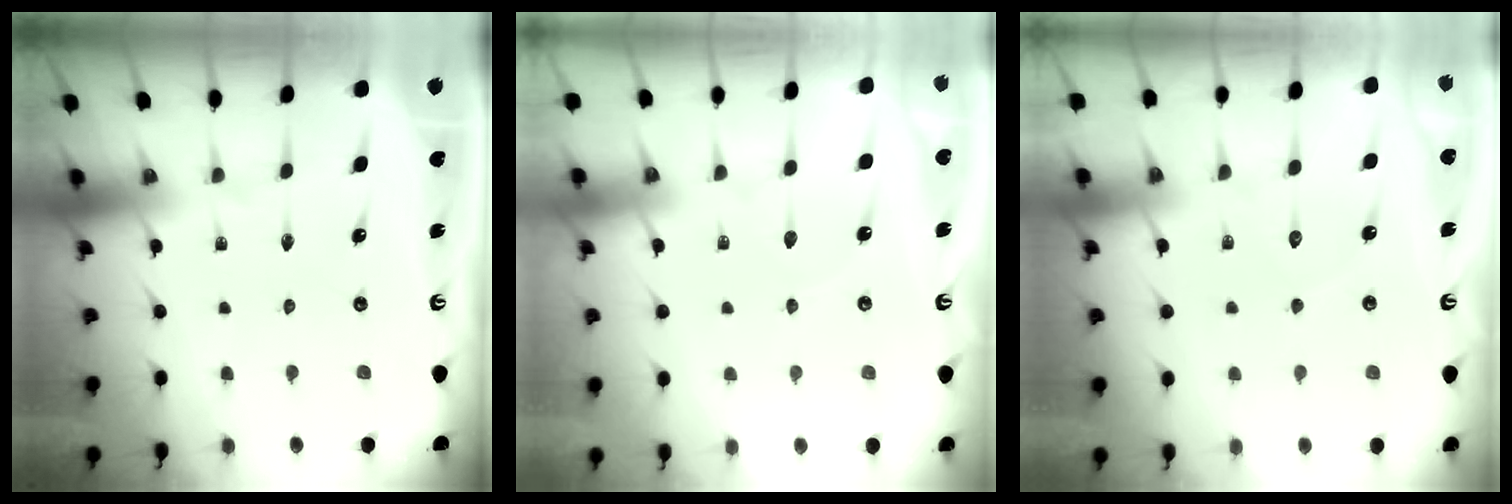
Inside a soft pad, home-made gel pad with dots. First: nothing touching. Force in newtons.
{"total": 3.3, "press": 3.3, "slide": 0.5}
{"total": 5.4, "press": 5.4, "slide": 0.7}